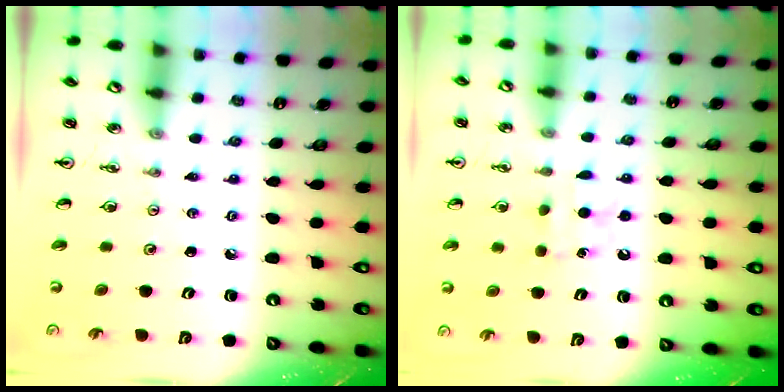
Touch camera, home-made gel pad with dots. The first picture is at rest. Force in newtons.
{"total": 8.0, "press": 8.0, "slide": 0.8}